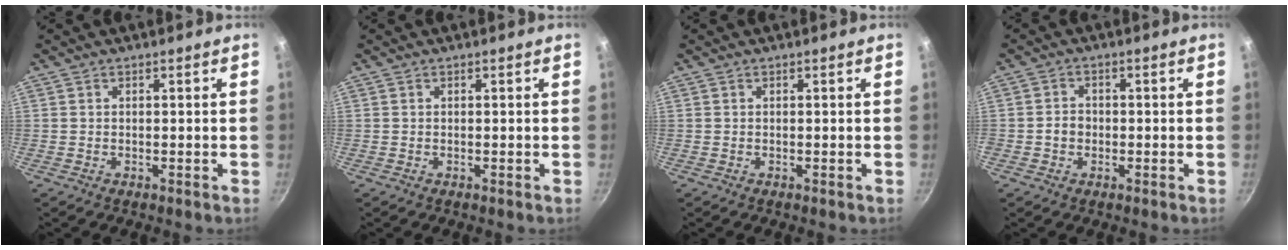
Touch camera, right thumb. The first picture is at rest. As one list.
[{"total": 0.0}, {"total": 0.0}, {"total": 2.6, "force": [-0.6, 2.3, 1.1], "torque": [-0.004, 0.011, -0.013]}]